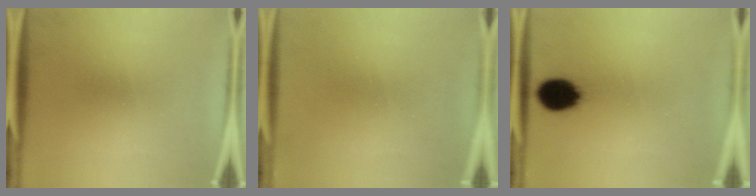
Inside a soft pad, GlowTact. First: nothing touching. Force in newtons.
{"total": 1.1}
{"total": 10.4}